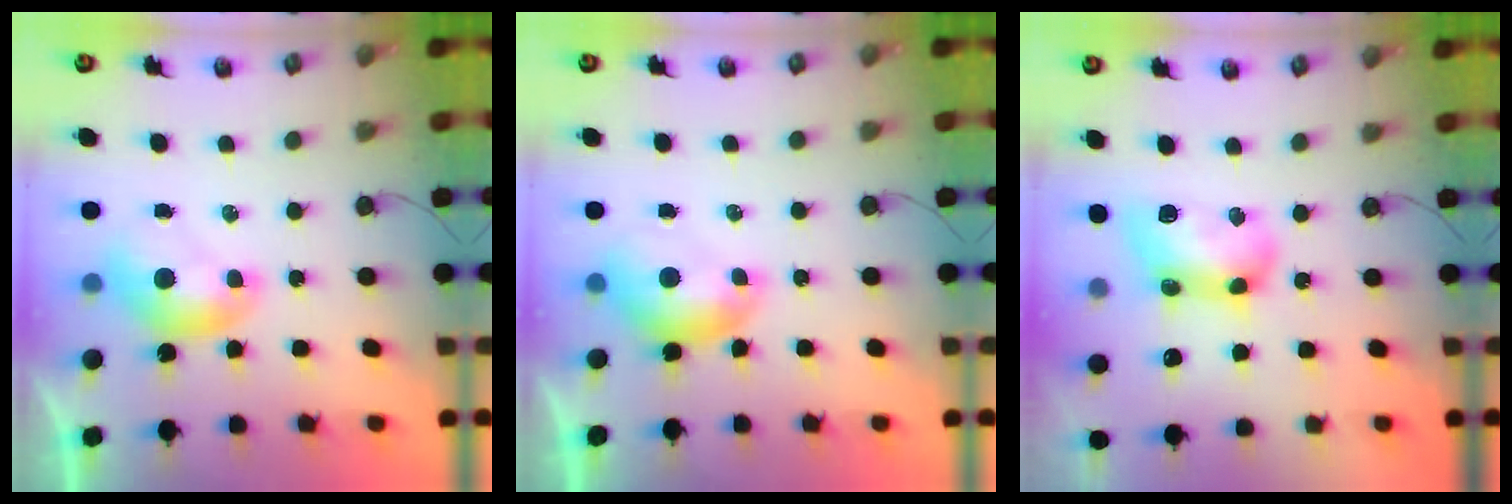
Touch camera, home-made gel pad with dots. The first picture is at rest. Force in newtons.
{"total": 0.0}
{"total": 11.7, "press": 11.6, "slide": 0.6}